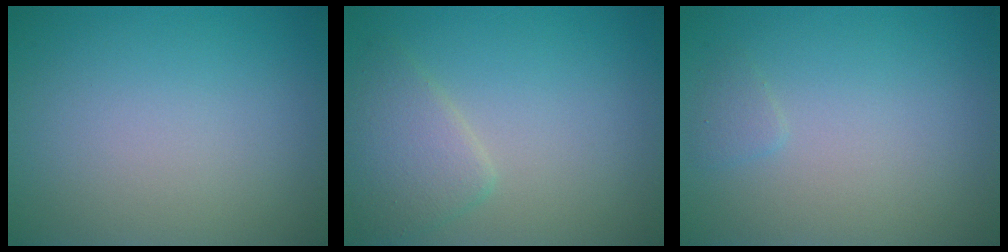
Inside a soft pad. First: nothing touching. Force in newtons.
{"total": 2.9, "press": 2.9, "slide": 0.1}
{"total": 0.7, "press": 0.7, "slide": 0.1}